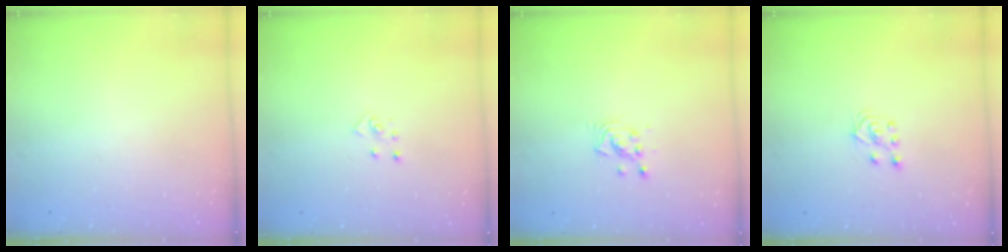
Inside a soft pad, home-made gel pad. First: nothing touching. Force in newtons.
{"total": 4.1, "press": 4.1, "slide": 0.4}
{"total": 3.8, "press": 3.8, "slide": 0.5}
{"total": 4.1, "press": 4.1, "slide": 0.7}